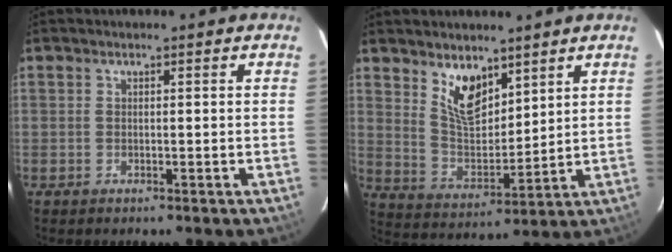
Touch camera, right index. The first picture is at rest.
{"total": 9.3, "force": [6.1, 4.5, 5.4], "torque": [-0.092, -0.002, 0.124]}